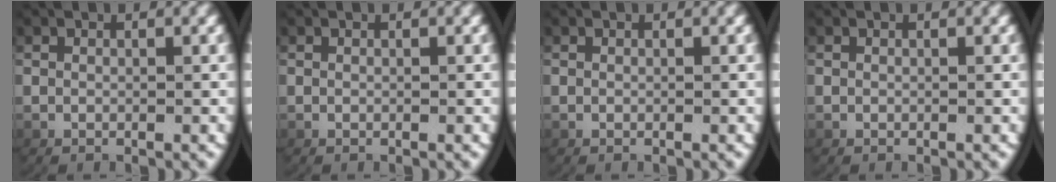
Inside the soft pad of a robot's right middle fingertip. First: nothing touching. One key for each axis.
{"total": 0.0}
{"total": 0.0}
{"total": 0.0}